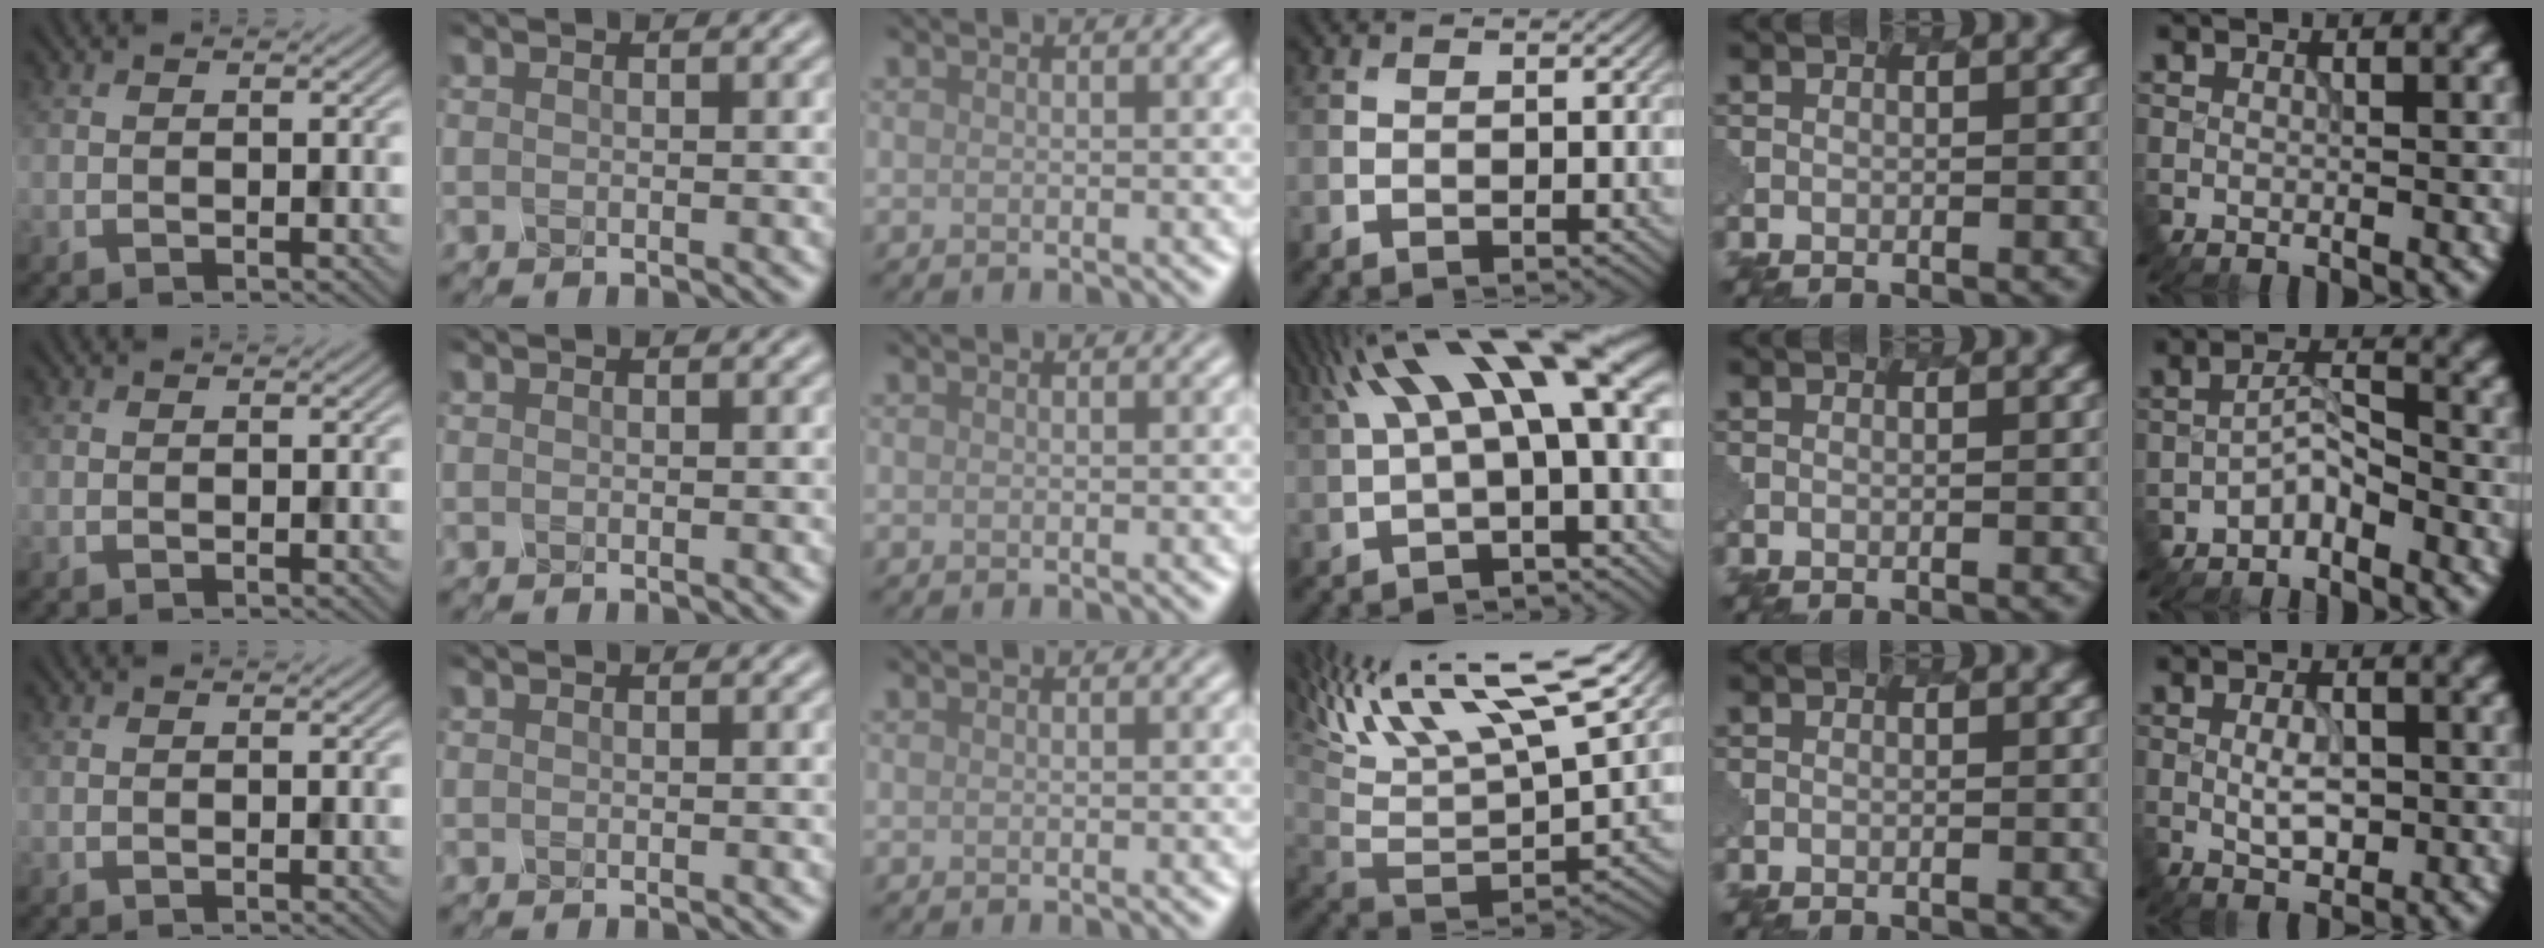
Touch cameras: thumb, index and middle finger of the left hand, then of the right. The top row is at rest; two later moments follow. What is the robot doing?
{"motion": "dispense", "object": "oil cruet"}